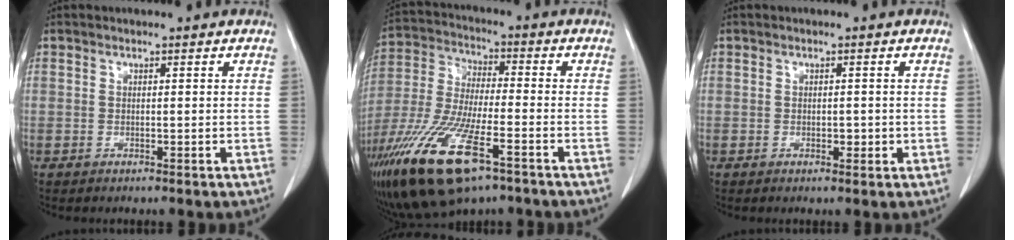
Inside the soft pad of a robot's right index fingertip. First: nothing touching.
{"total": 18.0, "force": [-10.1, 4.6, 14.2], "torque": [-0.317, -0.038, -0.184]}
{"total": 1.3, "force": [-0.3, 0.9, 1.0], "torque": [-0.011, 0.001, -0.002]}